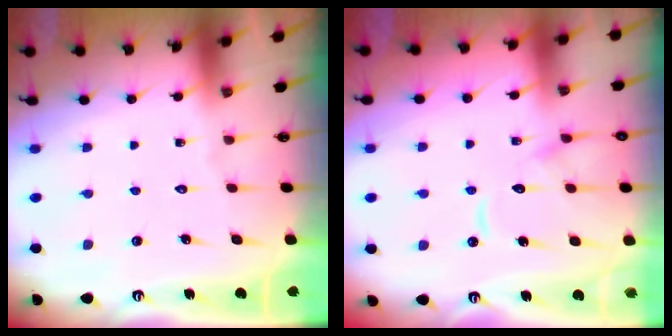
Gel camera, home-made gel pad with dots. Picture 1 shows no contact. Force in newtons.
{"total": 11.6, "press": 11.5, "slide": 1.1}